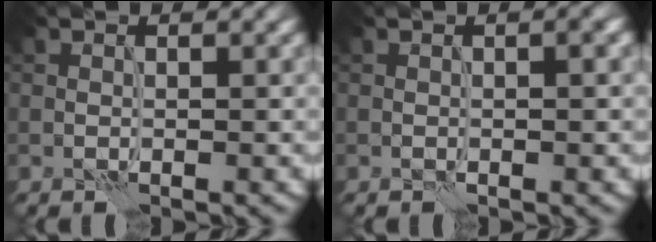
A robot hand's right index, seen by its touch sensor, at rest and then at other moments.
{"total": 1.6, "force": [0.1, 0.4, 1.5], "torque": [-0.011, 0.005, -0.001]}